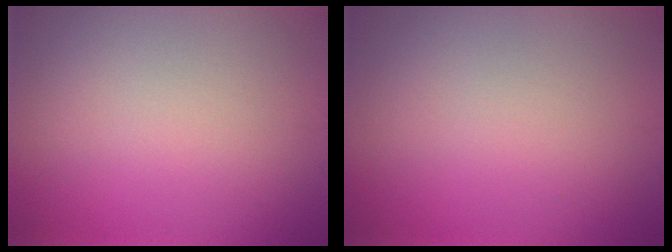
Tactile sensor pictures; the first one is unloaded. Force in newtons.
{"total": 0.0}